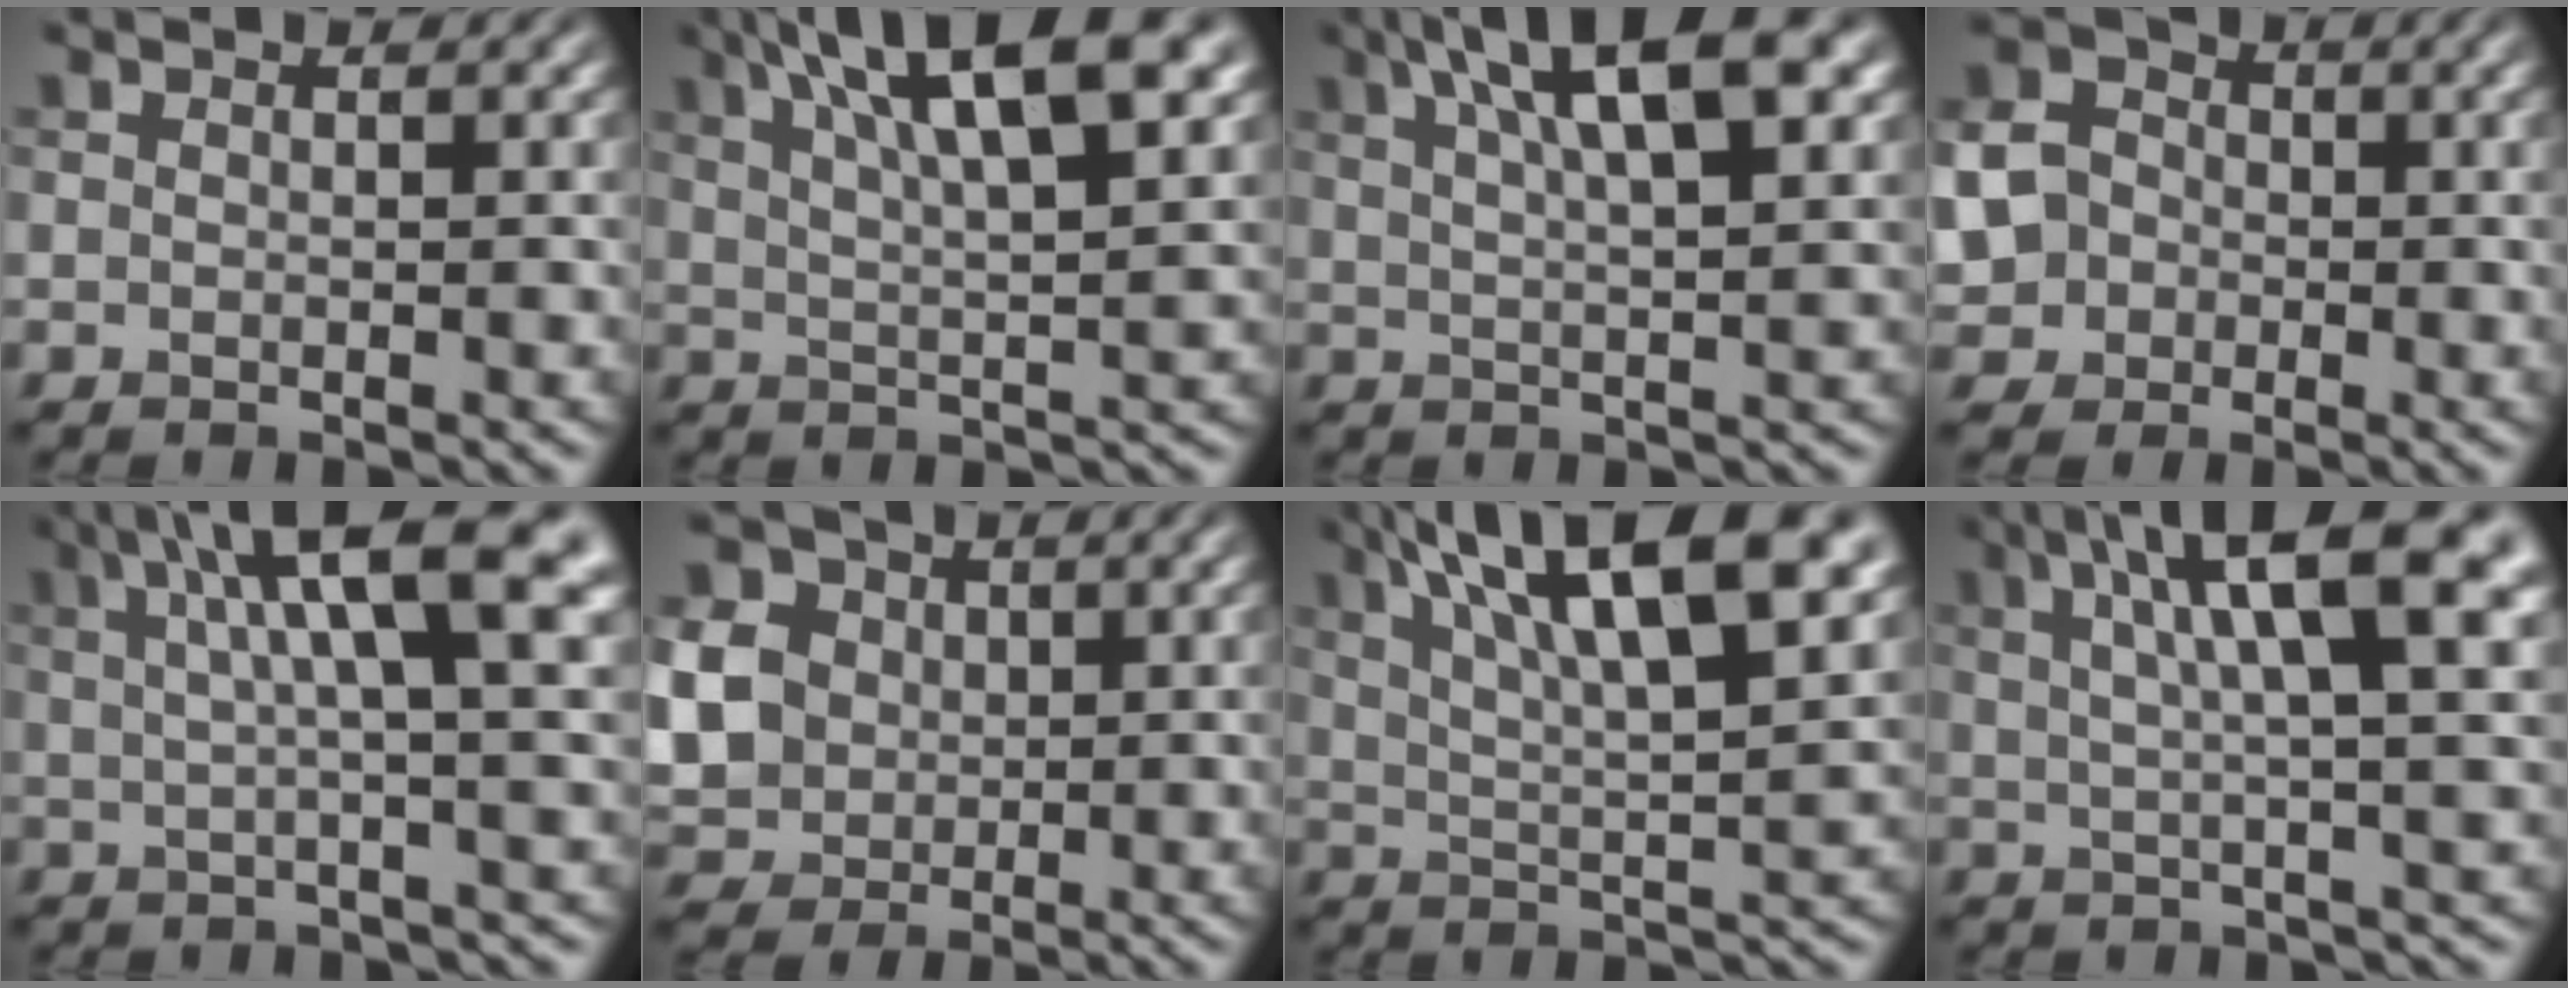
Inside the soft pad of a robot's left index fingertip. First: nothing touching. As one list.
[{"total": 11.8, "force": [6.4, 3.5, 9.3], "torque": [-0.120, 0.028, 0.082]}, {"total": 10.6, "force": [5.3, 3.5, 8.5], "torque": [-0.096, 0.031, 0.063]}, {"total": 8.1, "force": [-2.2, 7.2, 3.0], "torque": [-0.071, -0.010, -0.061]}, {"total": 10.4, "force": [4.0, 2.1, 9.3], "torque": [-0.127, 0.023, 0.056]}, {"total": 7.5, "force": [0.6, 6.6, 3.6], "torque": [-0.100, 0.017, 0.005]}, {"total": 14.2, "force": [7.6, 4.1, 11.2], "torque": [-0.162, 0.023, 0.111]}, {"total": 11.5, "force": [5.1, 2.6, 10.0], "torque": [-0.130, 0.021, 0.073]}]